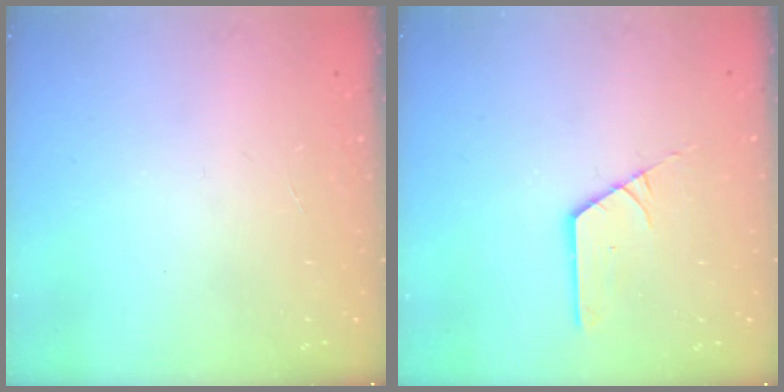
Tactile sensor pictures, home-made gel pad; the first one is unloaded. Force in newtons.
{"total": 2.7, "press": 2.7, "slide": 0.1}